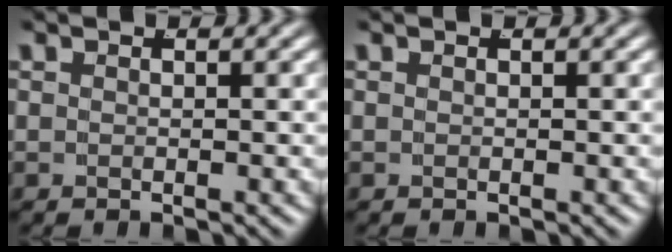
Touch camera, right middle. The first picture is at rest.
{"total": 0.0}